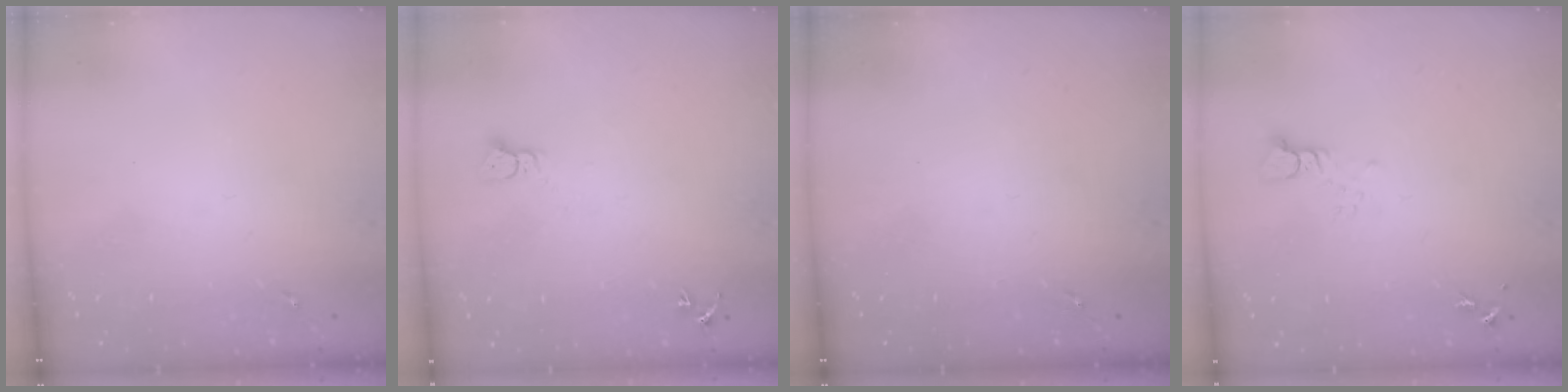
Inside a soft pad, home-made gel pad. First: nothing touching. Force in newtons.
{"total": 2.3, "press": 2.3, "slide": 0.2}
{"total": 0.0}
{"total": 3.4, "press": 3.4, "slide": 0.3}